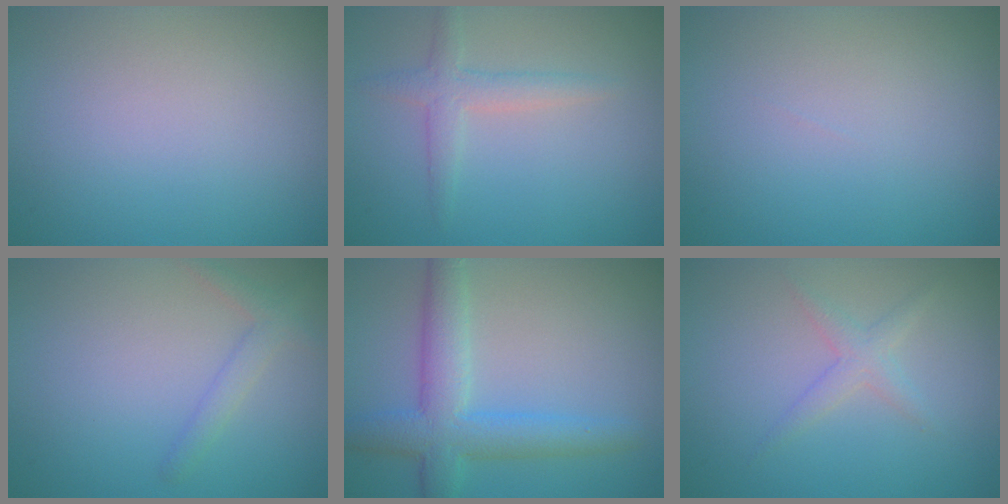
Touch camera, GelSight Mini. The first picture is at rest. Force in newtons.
{"total": 2.2, "press": 2.2, "slide": 0.1}
{"total": 0.0}
{"total": 1.8, "press": 1.7, "slide": 0.1}
{"total": 5.3, "press": 5.3, "slide": 0.1}
{"total": 1.6, "press": 1.6, "slide": 0.1}